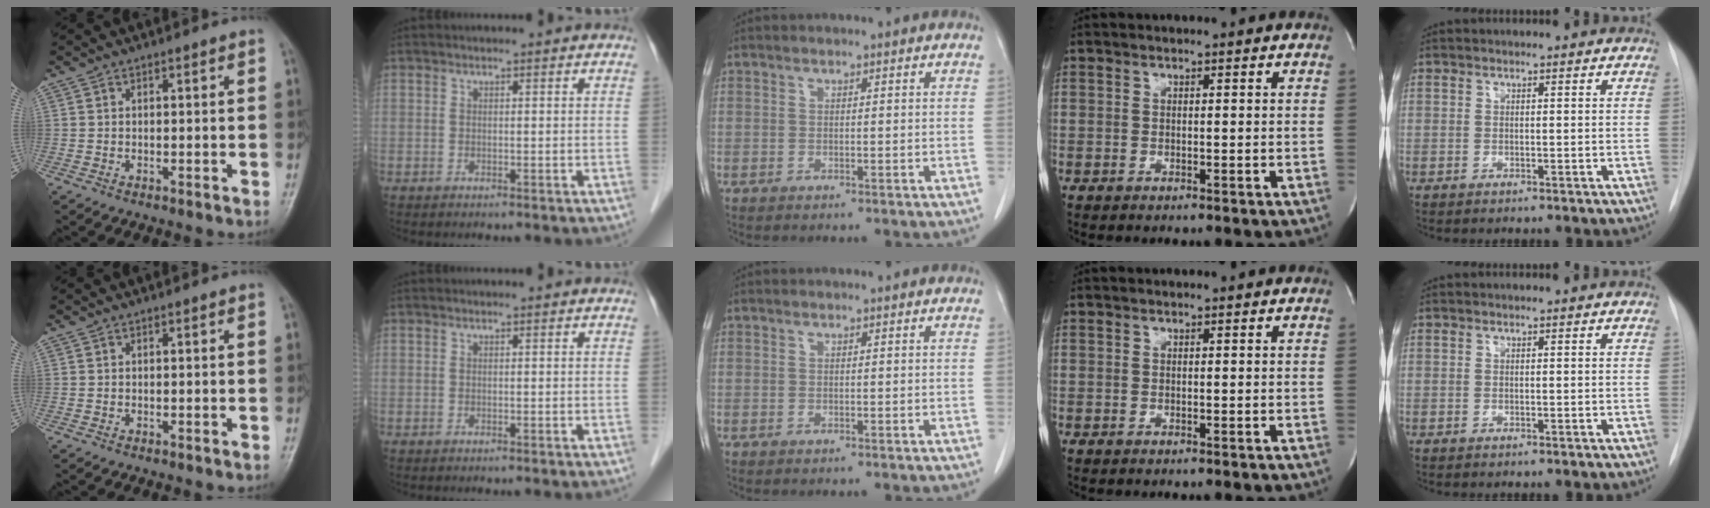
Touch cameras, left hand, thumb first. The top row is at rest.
{}